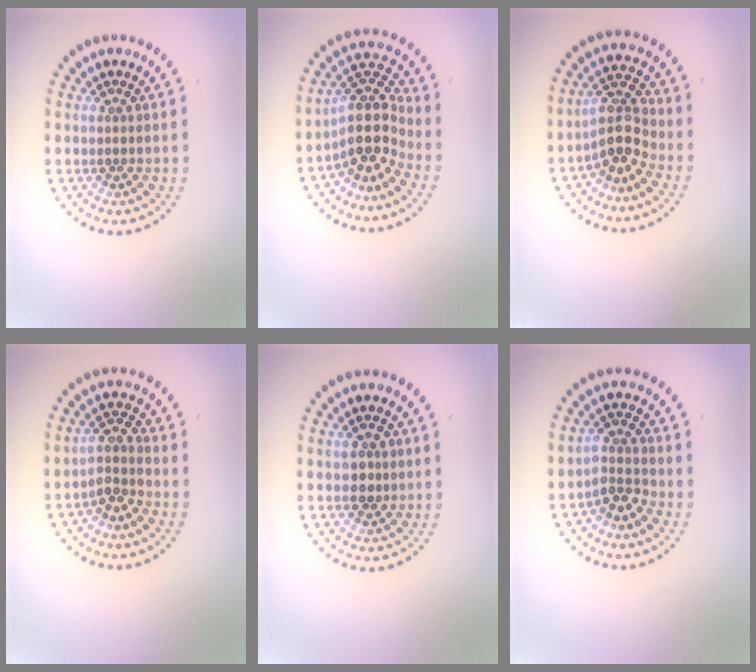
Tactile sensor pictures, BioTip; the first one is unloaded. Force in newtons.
{"total": 4.9, "press": 3.9, "slide": 3.0}
{"total": 3.7, "press": 3.2, "slide": 1.8}
{"total": 2.3, "press": 1.8, "slide": 1.3}
{"total": 2.0, "press": 2.0, "slide": 0.2}
{"total": 2.5, "press": 1.9, "slide": 1.6}